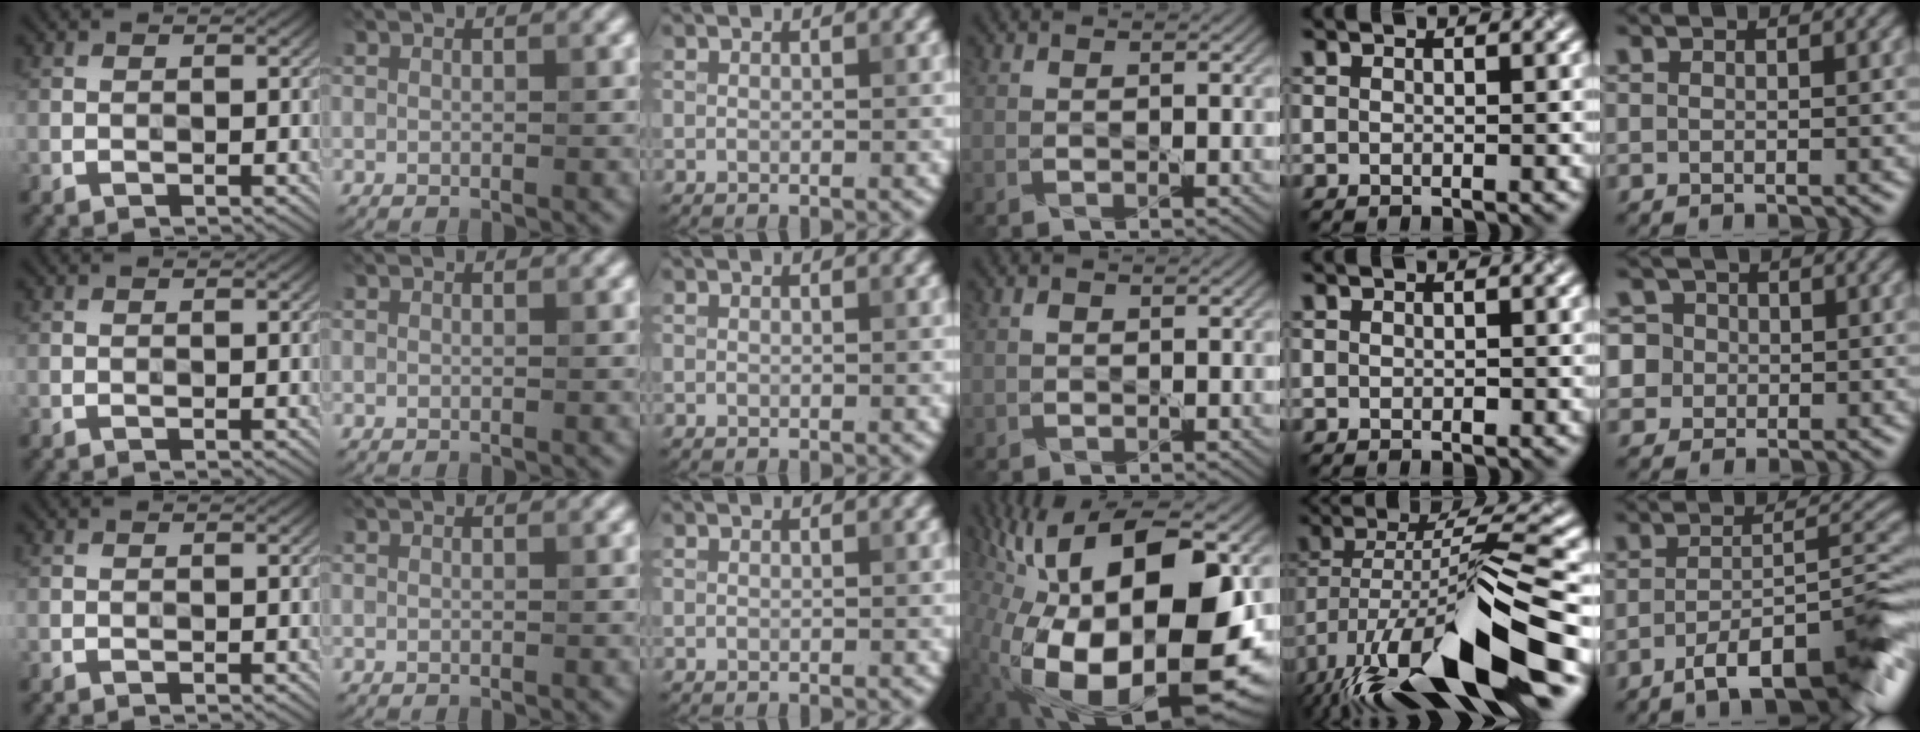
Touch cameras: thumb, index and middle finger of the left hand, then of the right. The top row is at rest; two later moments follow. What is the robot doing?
{"motion": "shake", "object": "box of matches"}